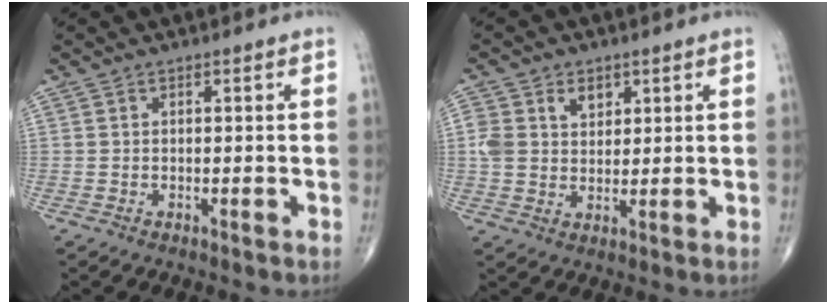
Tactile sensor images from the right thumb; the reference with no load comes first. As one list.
[{"total": 6.7, "force": [2.6, 5.0, 3.7], "torque": [-0.047, -0.008, 0.050]}]